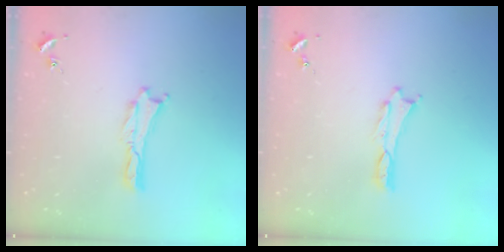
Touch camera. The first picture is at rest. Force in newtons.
{"total": 0.0}